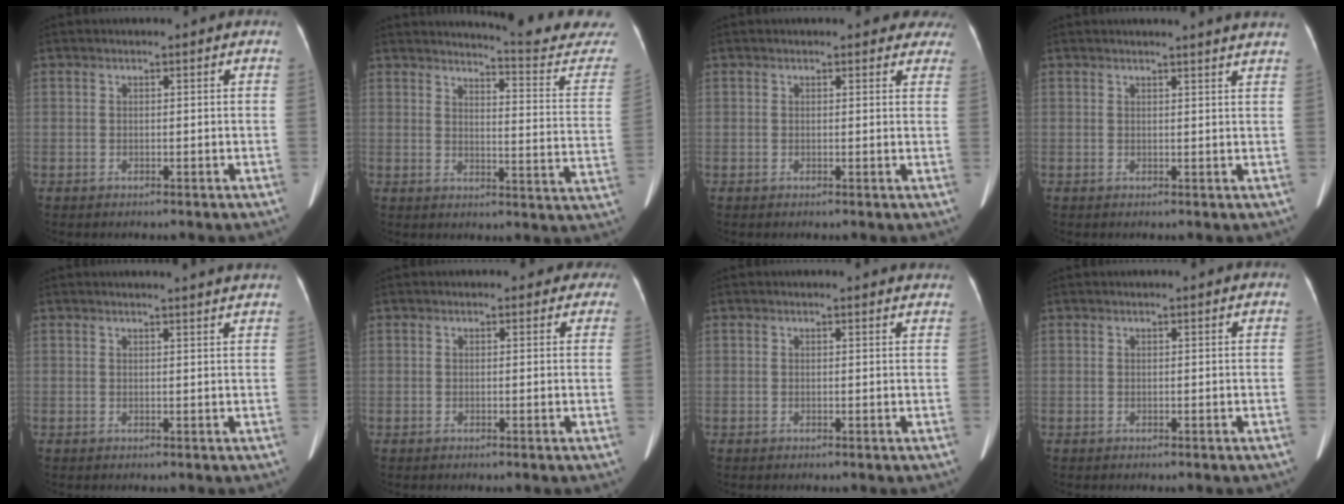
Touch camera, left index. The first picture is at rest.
{"total": 15.7, "force": [15.5, -0.4, 2.3], "torque": [-0.020, -0.116, 0.161]}
{"total": 5.8, "force": [5.2, 2.3, 1.2], "torque": [0.016, -0.007, 0.032]}
{"total": 6.2, "force": [5.8, -0.7, 2.1], "torque": [-0.023, 0.002, 0.046]}
{"total": 5.4, "force": [5.1, -0.6, 1.8], "torque": [-0.021, 0.005, 0.043]}
{"total": 2.8, "force": [2.1, 1.8, 0.1], "torque": [0.018, -0.006, 0.003]}
{"total": 2.9, "force": [2.9, 0.4, 0.4], "torque": [-0.009, -0.003, 0.015]}
{"total": 0.7, "force": [0.6, -0.1, 0.3], "torque": [-0.002, 0.012, 0.013]}